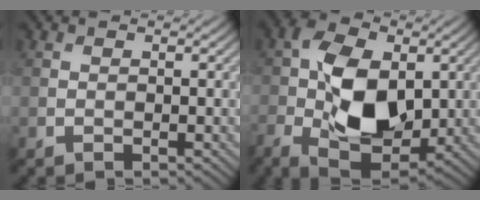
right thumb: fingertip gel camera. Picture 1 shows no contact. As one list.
[{"total": 12.7, "force": [-0.7, 7.7, 10.1], "torque": [-0.199, -0.007, -0.015]}]